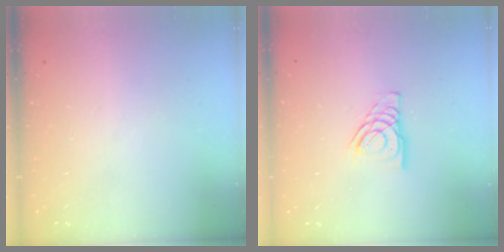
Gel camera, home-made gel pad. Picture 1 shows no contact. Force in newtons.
{"total": 7.9, "press": 7.9, "slide": 0.8}